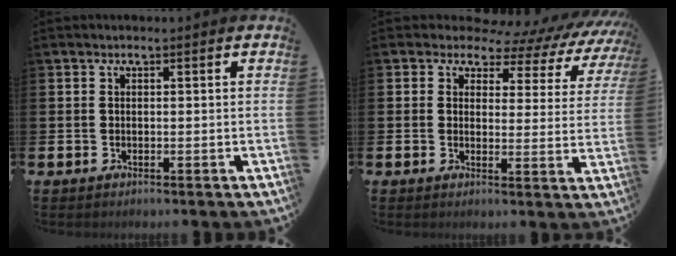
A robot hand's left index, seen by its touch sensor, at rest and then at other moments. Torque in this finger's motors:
{"motor_torque": [0.31, -0.46, 0.48, -0.03]}